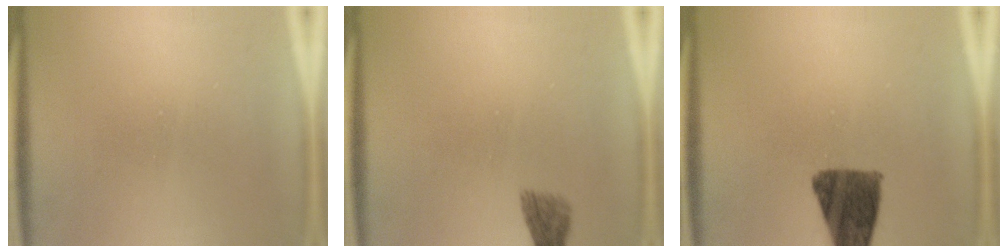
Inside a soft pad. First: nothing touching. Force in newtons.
{"total": 1.9}
{"total": 11.0}